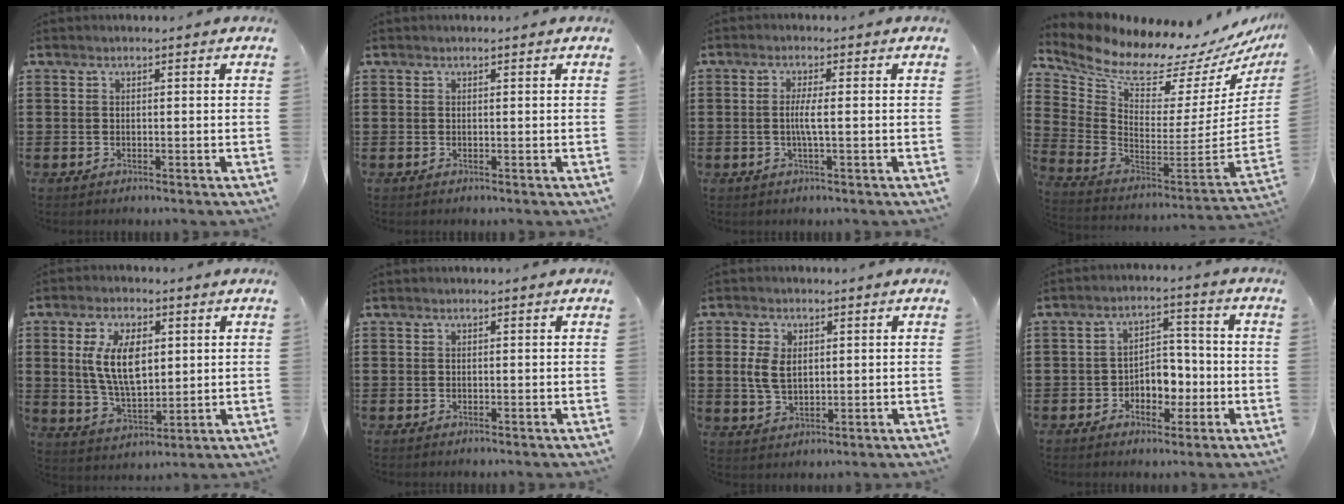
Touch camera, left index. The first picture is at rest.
{"total": 0.0}
{"total": 3.2, "force": [-0.3, 0.0, 3.2], "torque": [-0.065, -0.010, -0.008]}
{"total": 7.6, "force": [7.0, 1.6, 2.5], "torque": [-0.087, -0.077, 0.112]}
{"total": 9.9, "force": [2.7, 5.0, 8.1], "torque": [-0.160, 0.002, 0.044]}
{"total": 0.0}
{"total": 4.9, "force": [0.9, 3.0, 3.8], "torque": [-0.095, 0.005, 0.012]}
{"total": 4.5, "force": [-1.7, 3.4, 2.5], "torque": [-0.047, 0.006, -0.037]}